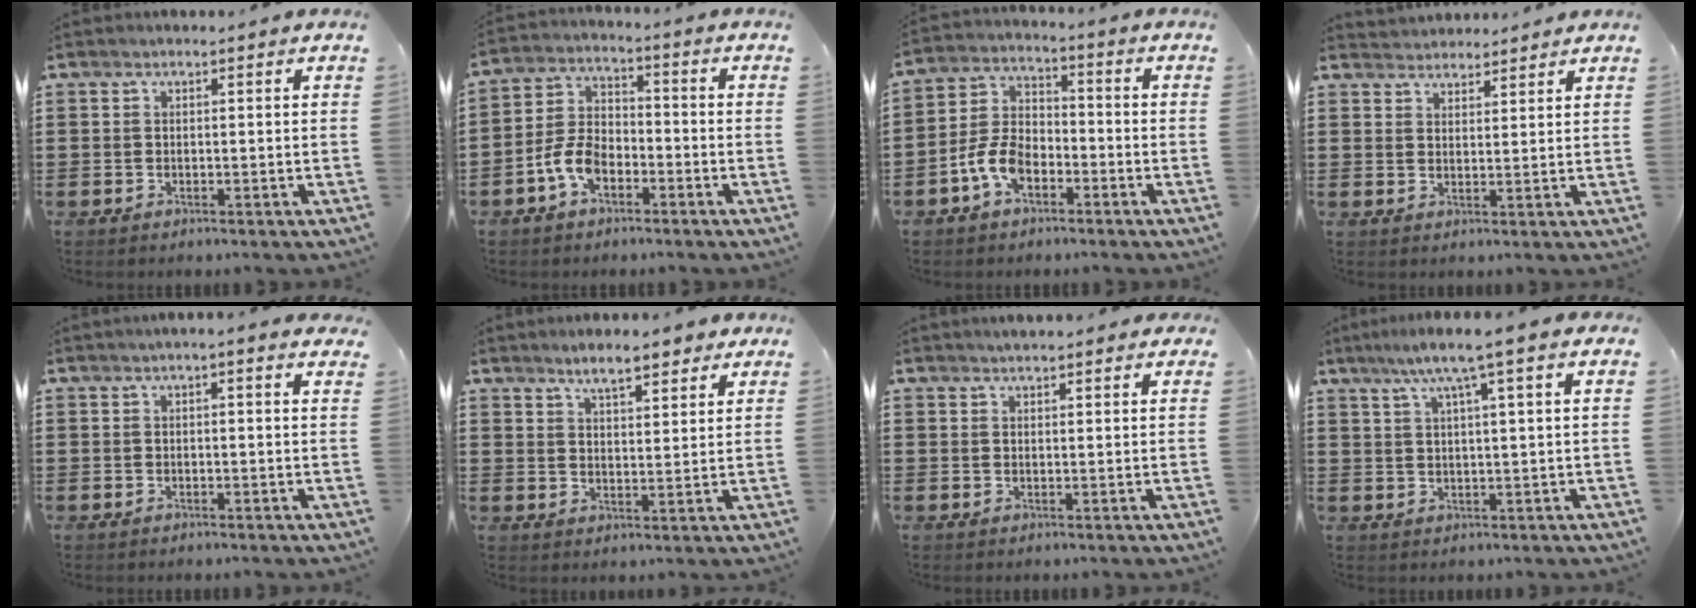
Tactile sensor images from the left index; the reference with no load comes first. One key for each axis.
{"total": 6.4, "fx": -3.3, "fy": 3.8, "fz": 4.1, "tx": -0.105, "ty": 0.008, "tz": -0.069}
{"total": 6.9, "fx": -3.6, "fy": 4.1, "fz": 4.4, "tx": -0.117, "ty": 0.007, "tz": -0.075}
{"total": 2.7, "fx": 2.6, "fy": 0.5, "fz": -0.5, "tx": 0.001, "ty": -0.004, "tz": 0.050}
{"total": 1.3, "fx": 0.6, "fy": 0.0, "fz": 1.1, "tx": -0.023, "ty": 0.000, "tz": 0.011}
{"total": 5.8, "fx": 4.8, "fy": 1.5, "fz": 2.8, "tx": -0.060, "ty": -0.006, "tz": 0.086}
{"total": 1.7, "fx": 1.7, "fy": 0.3, "fz": 0.4, "tx": -0.012, "ty": 0.004, "tz": 0.031}
{"total": 6.1, "fx": 3.6, "fy": -0.2, "fz": 4.9, "tx": -0.105, "ty": 0.000, "tz": 0.058}